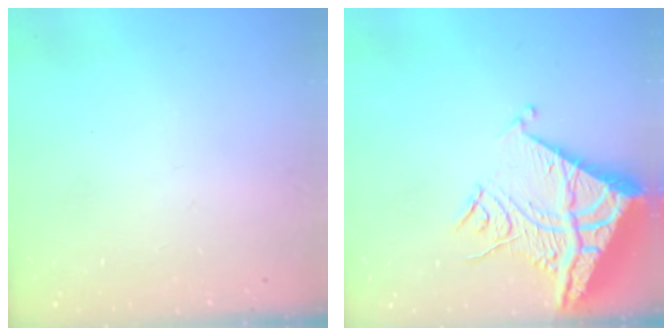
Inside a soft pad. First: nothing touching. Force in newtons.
{"total": 16.7, "press": 16.6, "slide": 1.8}